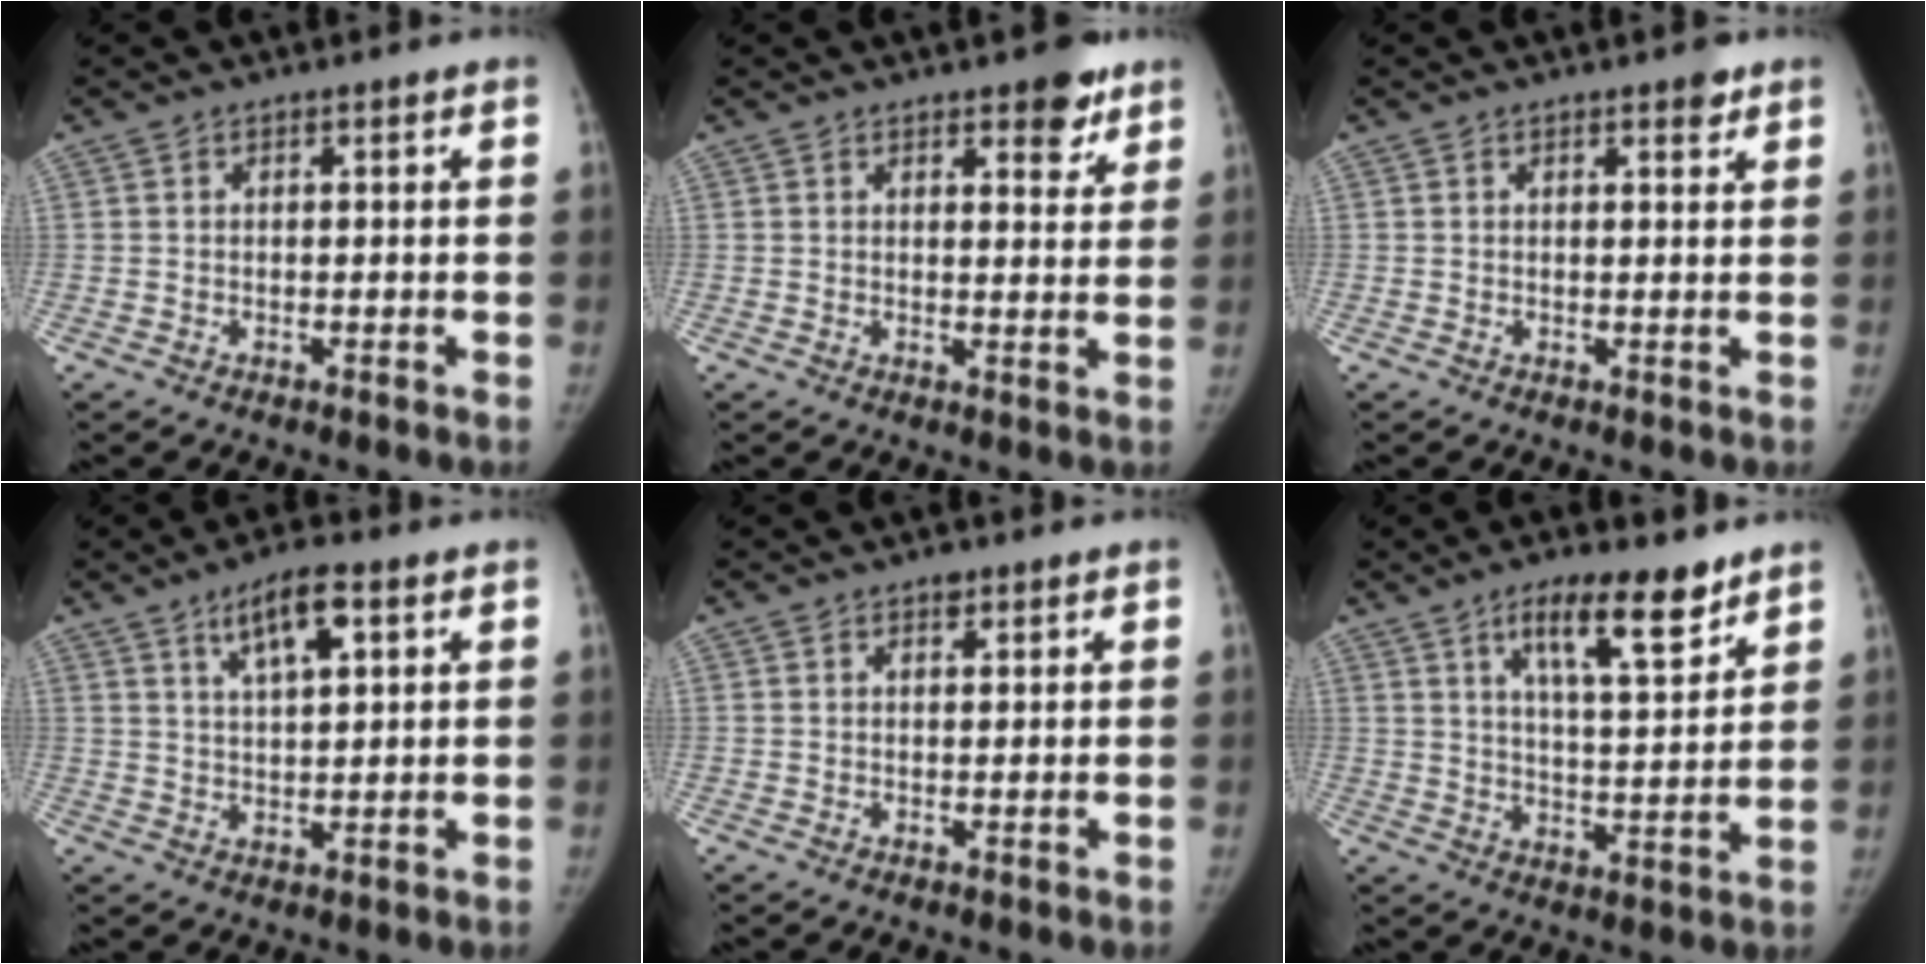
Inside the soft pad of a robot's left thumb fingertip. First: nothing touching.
{"total": 5.5, "force": [3.6, 2.4, 3.4], "torque": [-0.017, -0.019, 0.044]}
{"total": 2.1, "force": [1.4, 0.8, 1.3], "torque": [-0.010, -0.007, 0.018]}
{"total": 7.3, "force": [3.6, 2.5, 5.8], "torque": [-0.089, -0.010, 0.060]}
{"total": 1.4, "force": [0.9, 0.9, 0.6], "torque": [-0.001, -0.003, 0.010]}
{"total": 11.7, "force": [7.5, 3.3, 8.4], "torque": [-0.115, -0.044, 0.125]}